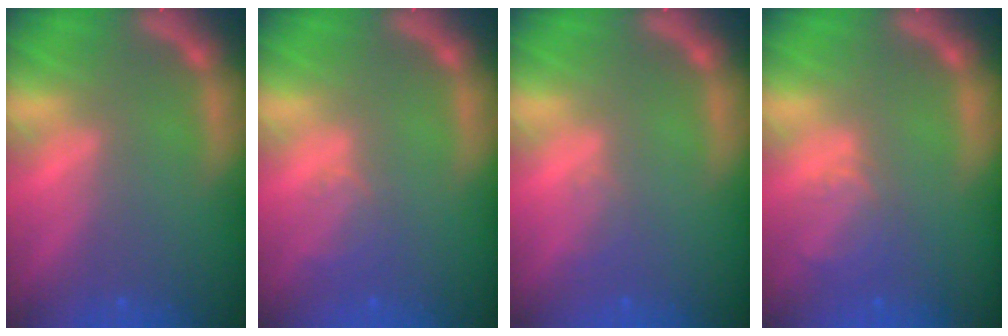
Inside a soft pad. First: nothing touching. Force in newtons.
{"total": 2.0}
{"total": 1.0}
{"total": 2.9}